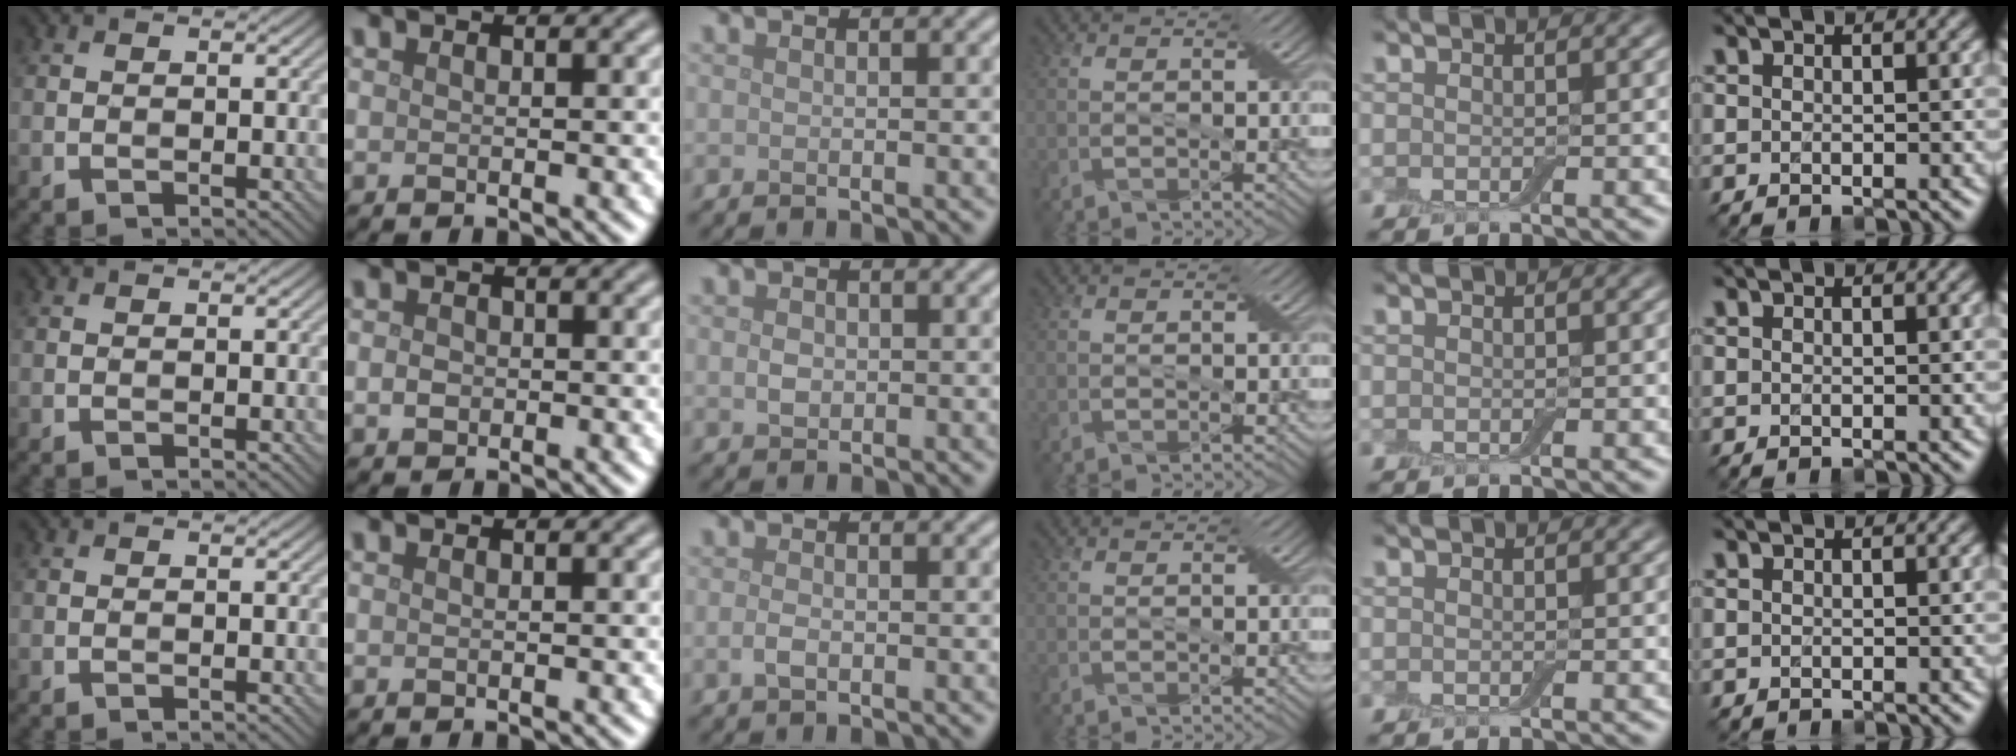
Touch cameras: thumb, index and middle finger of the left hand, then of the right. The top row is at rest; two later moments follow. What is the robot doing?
{"motion": "fold", "object": "apron"}